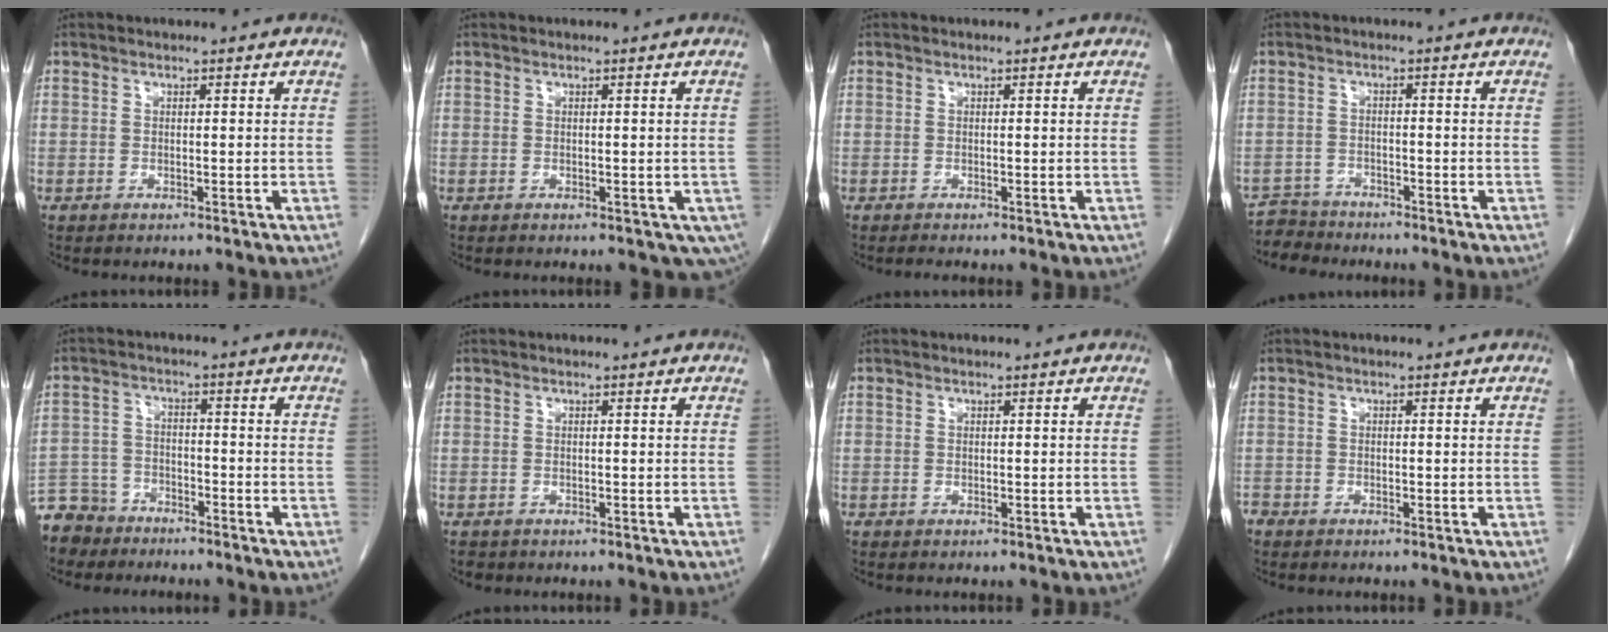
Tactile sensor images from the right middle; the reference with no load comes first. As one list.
[{"total": 4.2, "force": [-1.8, 2.3, 3.0], "torque": [-0.028, -0.006, -0.024]}, {"total": 0.5, "force": [-0.5, -0.1, 0.2], "torque": [-0.003, 0.000, -0.009]}, {"total": 3.8, "force": [-3.6, 0.8, -1.0], "torque": [0.022, -0.008, -0.065]}, {"total": 8.0, "force": [-6.8, 4.0, 0.5], "torque": [-0.016, 0.000, -0.129]}, {"total": 1.2, "force": [-0.9, 0.7, 0.2], "torque": [-0.012, -0.001, -0.015]}, {"total": 0.0}, {"total": 1.4, "force": [-1.2, 0.6, 0.2], "torque": [-0.006, -0.001, -0.023]}]